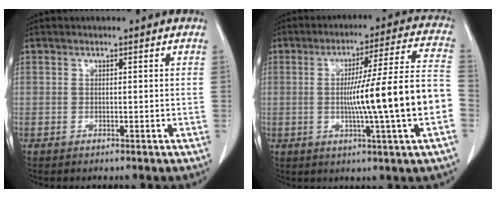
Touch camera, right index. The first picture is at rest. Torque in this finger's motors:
{"motor_torque": [1.83, -0.31, 0.65, 0.17]}